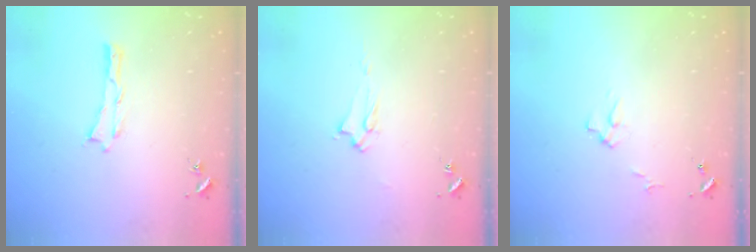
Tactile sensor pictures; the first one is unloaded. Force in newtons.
{"total": 1.9, "press": 1.9, "slide": 0.3}
{"total": 3.1, "press": 3.0, "slide": 0.4}